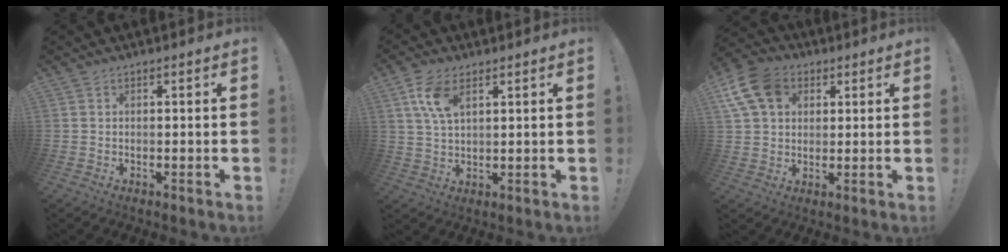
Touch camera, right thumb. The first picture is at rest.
{"total": 8.2, "force": [3.7, 4.1, 6.1], "torque": [-0.118, -0.011, 0.066]}
{"total": 12.8, "force": [5.1, 9.5, 7.0], "torque": [-0.126, -0.017, 0.101]}